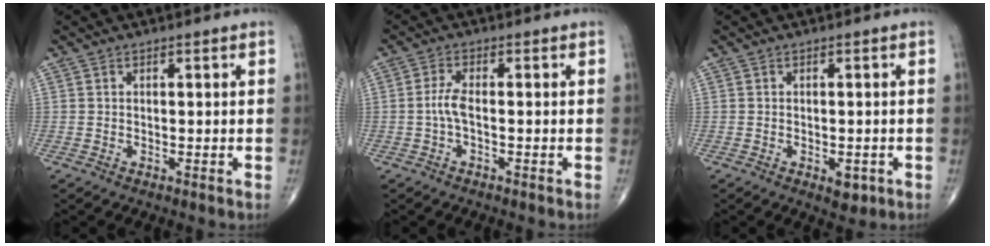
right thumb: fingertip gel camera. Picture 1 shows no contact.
{"total": 3.0, "force": [-0.6, 0.9, 2.8], "torque": [-0.066, 0.003, -0.014]}
{"total": 2.9, "force": [-1.1, 1.6, 2.2], "torque": [-0.016, 0.004, -0.006]}